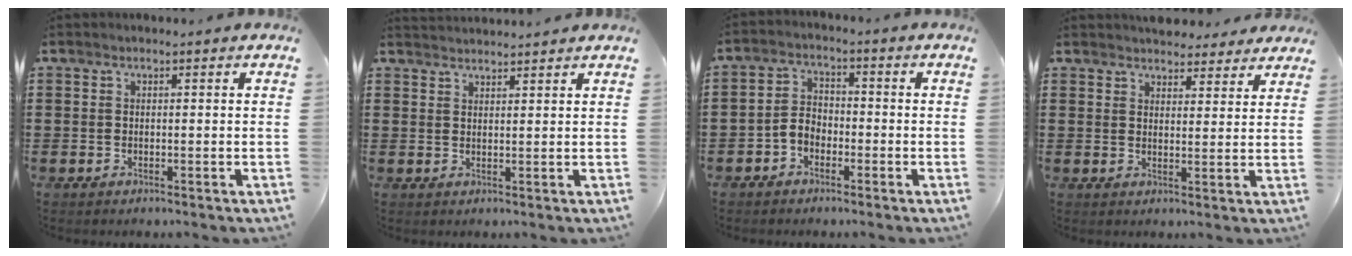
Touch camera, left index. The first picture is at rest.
{"total": 2.0, "force": [1.9, -0.1, -0.2], "torque": [-0.003, -0.001, 0.039]}
{"total": 3.2, "force": [-2.2, 2.0, 1.3], "torque": [-0.042, 0.003, -0.051]}
{"total": 4.1, "force": [4.0, 1.0, 0.5], "torque": [-0.013, -0.013, 0.073]}